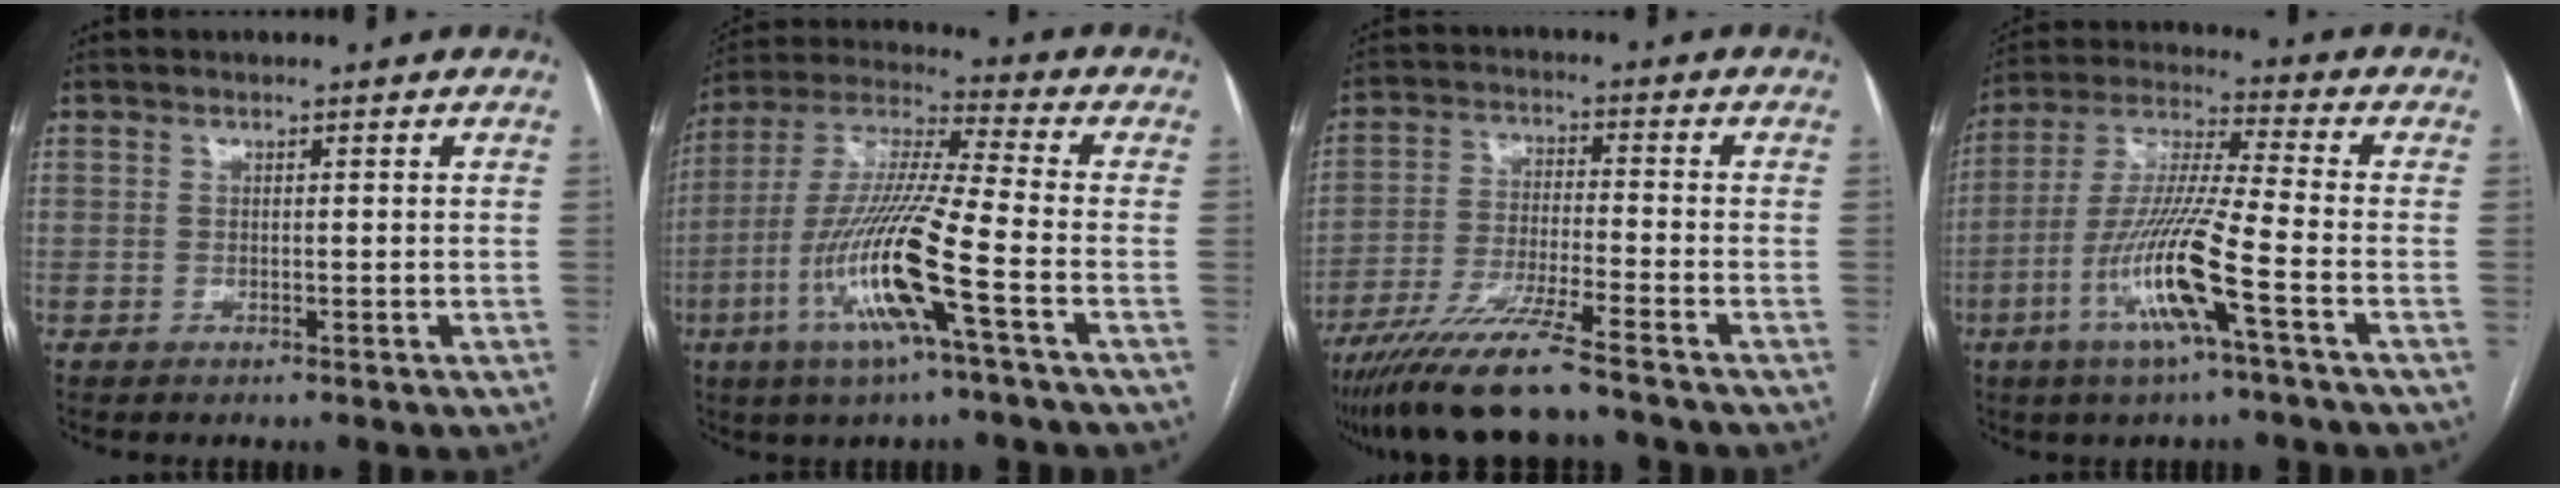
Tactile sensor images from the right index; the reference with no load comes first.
{"total": 16.0, "force": [-5.9, 0.1, 14.9], "torque": [-0.308, -0.011, -0.117]}
{"total": 12.6, "force": [-10.2, -0.2, 7.3], "torque": [-0.130, -0.034, -0.175]}
{"total": 13.8, "force": [-5.4, -0.2, 12.7], "torque": [-0.261, -0.007, -0.108]}